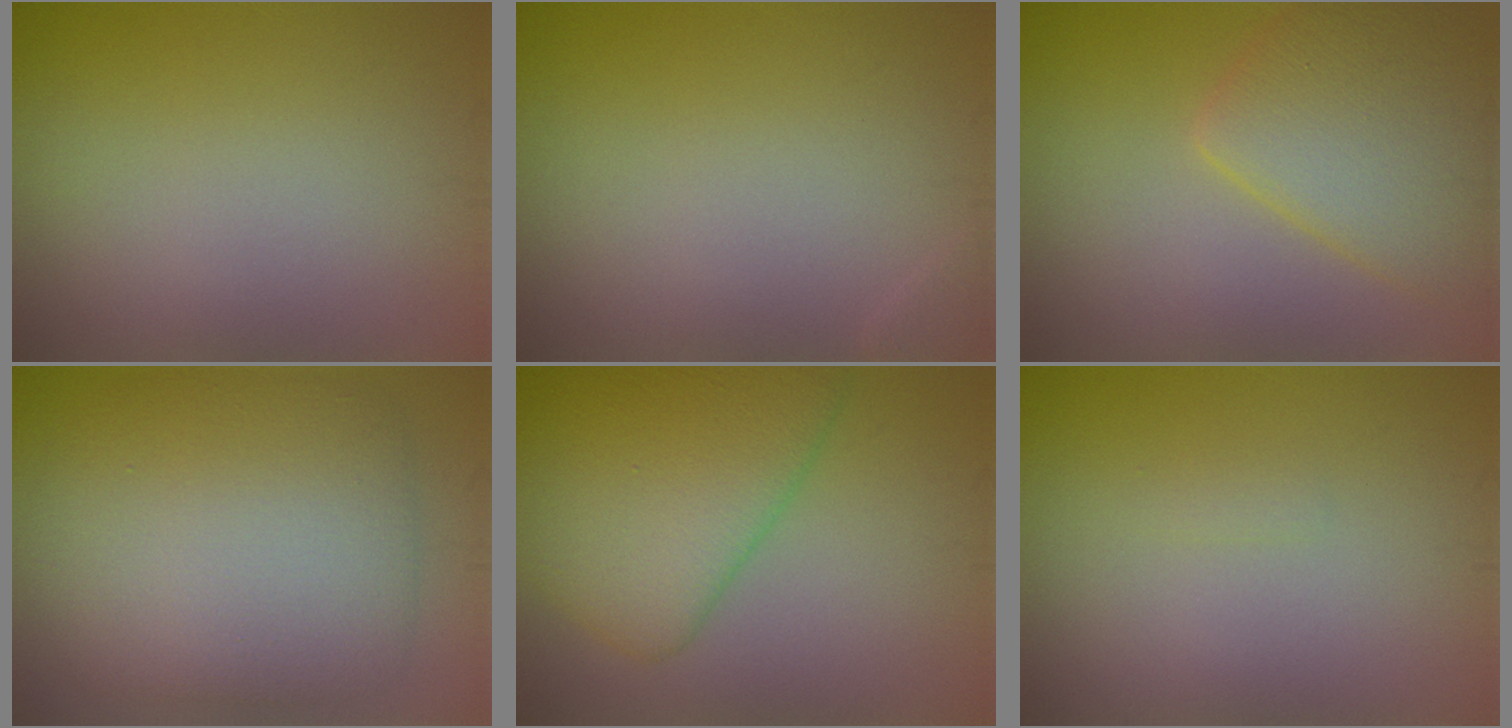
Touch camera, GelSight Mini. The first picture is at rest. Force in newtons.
{"total": 0.6, "press": 0.5, "slide": 0.1}
{"total": 6.0, "press": 6.0, "slide": 0.2}
{"total": 9.2, "press": 9.1, "slide": 0.4}
{"total": 7.8, "press": 7.8, "slide": 0.5}
{"total": 0.5, "press": 0.5, "slide": 0.1}